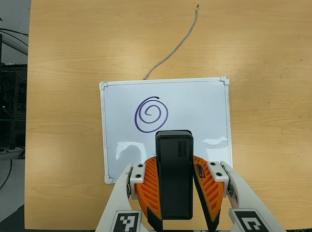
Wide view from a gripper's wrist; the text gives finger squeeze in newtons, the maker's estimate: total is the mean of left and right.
{"total": 6.8, "left": 5.4, "right": 8.2}